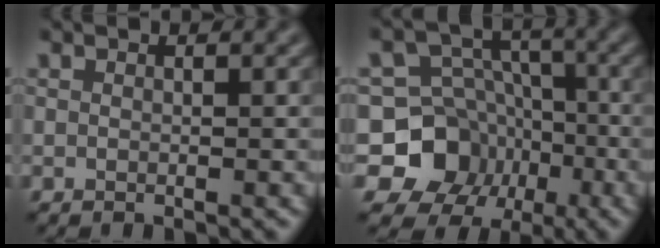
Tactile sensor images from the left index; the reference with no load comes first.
{"total": 9.7, "force": [-3.6, 8.5, 3.0], "torque": [-0.048, 0.004, -0.093]}